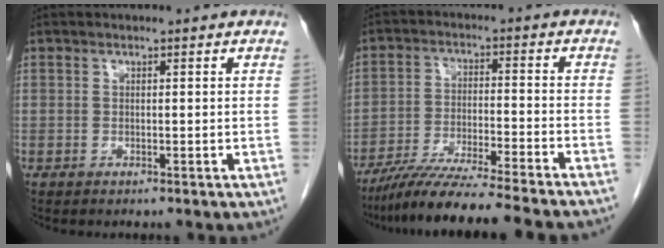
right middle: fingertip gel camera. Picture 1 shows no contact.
{"total": 15.5, "force": [-13.4, -1.0, 7.6], "torque": [-0.115, -0.032, -0.218]}